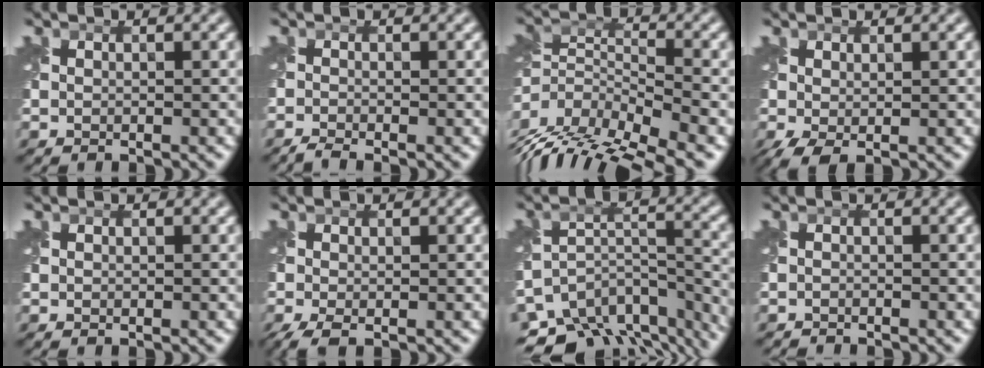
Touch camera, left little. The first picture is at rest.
{"total": 1.3, "force": [-1.2, 0.0, 0.6], "torque": [-0.011, -0.009, -0.034]}
{"total": 9.5, "force": [-5.8, 4.1, 6.4], "torque": [-0.128, 0.005, -0.094]}
{"total": 1.8, "force": [-0.3, 0.6, 1.7], "torque": [-0.044, -0.003, -0.007]}
{"total": 0.0}
{"total": 2.3, "force": [-1.2, 0.6, 1.8], "torque": [-0.047, -0.010, -0.027]}
{"total": 10.9, "force": [-9.3, 4.4, 3.7], "torque": [-0.070, -0.005, -0.120]}
{"total": 1.2, "force": [-1.2, 0.0, -0.2], "torque": [0.004, -0.011, -0.024]}